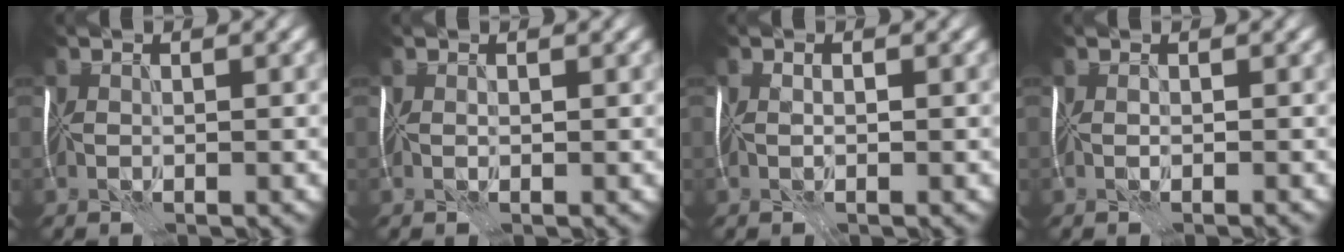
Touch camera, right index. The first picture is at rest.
{"total": 0.8, "force": [0.3, 0.5, 0.5], "torque": [-0.008, 0.000, -0.001]}
{"total": 1.2, "force": [-0.5, 0.7, 0.8], "torque": [-0.004, 0.003, -0.007]}
{"total": 1.0, "force": [-0.2, 0.6, 0.7], "torque": [-0.001, 0.005, -0.007]}